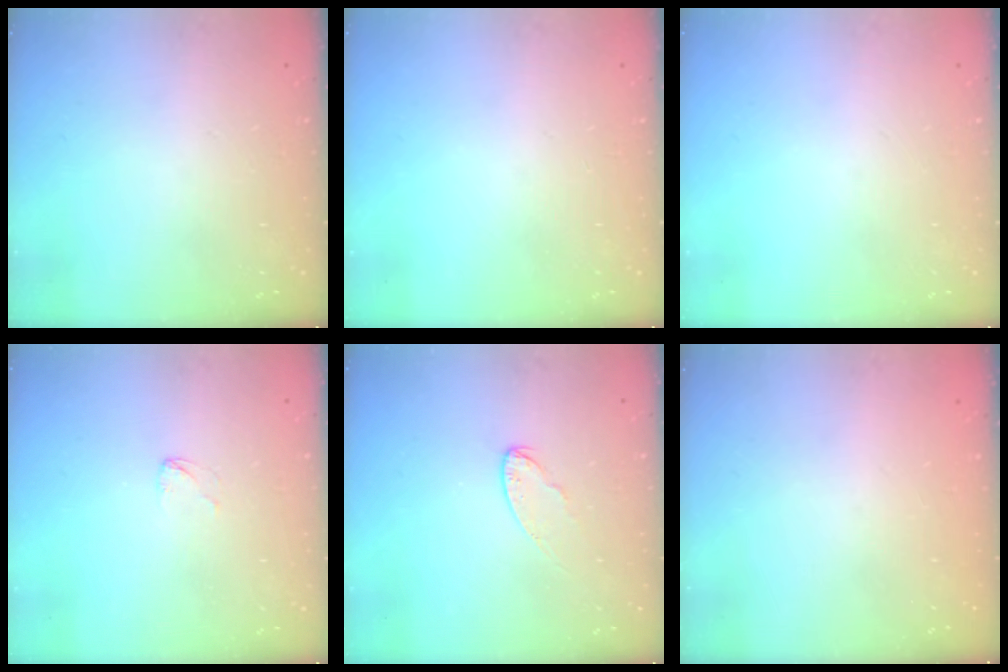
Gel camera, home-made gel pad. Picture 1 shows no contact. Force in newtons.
{"total": 0.0}
{"total": 0.0}
{"total": 2.7, "press": 2.7, "slide": 0.2}
{"total": 5.9, "press": 5.8, "slide": 0.6}
{"total": 0.0}